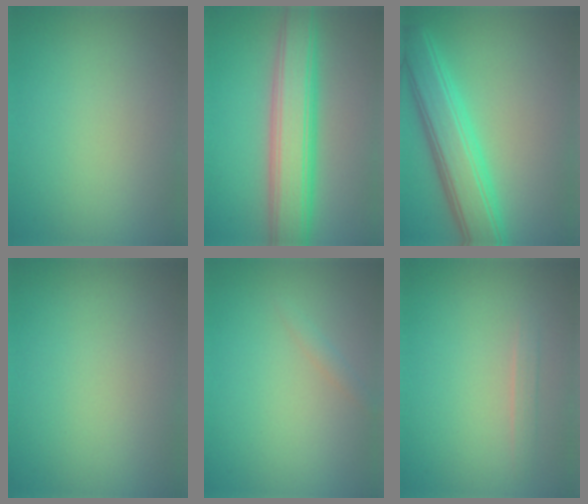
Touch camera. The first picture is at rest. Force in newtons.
{"total": 7.0, "press": 7.0, "slide": 0.1}
{"total": 6.6, "press": 6.6, "slide": 0.2}
{"total": 0.0}
{"total": 0.8, "press": 0.8, "slide": 0.0}
{"total": 0.9, "press": 0.9, "slide": 0.1}